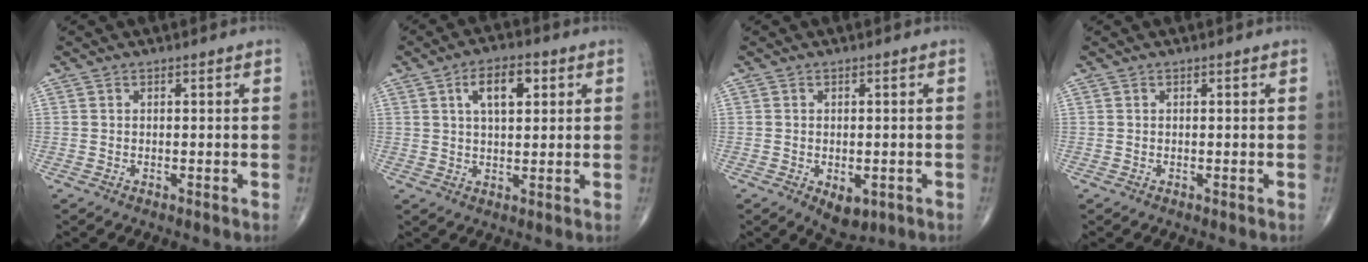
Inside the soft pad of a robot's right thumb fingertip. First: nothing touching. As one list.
[{"total": 7.3, "force": [2.6, 3.5, 5.9], "torque": [-0.086, 0.001, 0.042]}, {"total": 4.7, "force": [-1.6, 2.8, 3.4], "torque": [-0.040, -0.002, -0.011]}, {"total": 0.0}]